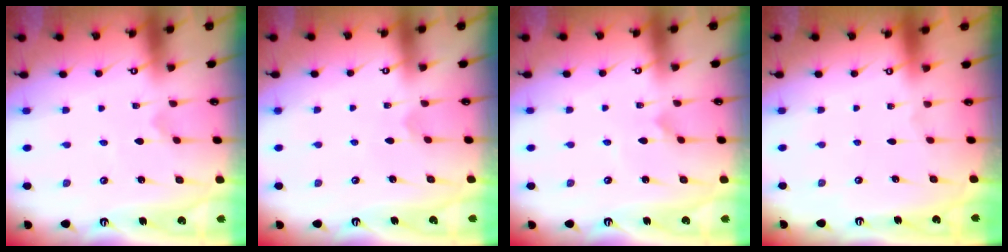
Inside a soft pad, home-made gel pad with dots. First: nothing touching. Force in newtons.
{"total": 1.9, "press": 1.9, "slide": 0.1}
{"total": 2.8, "press": 2.7, "slide": 0.3}
{"total": 0.0}